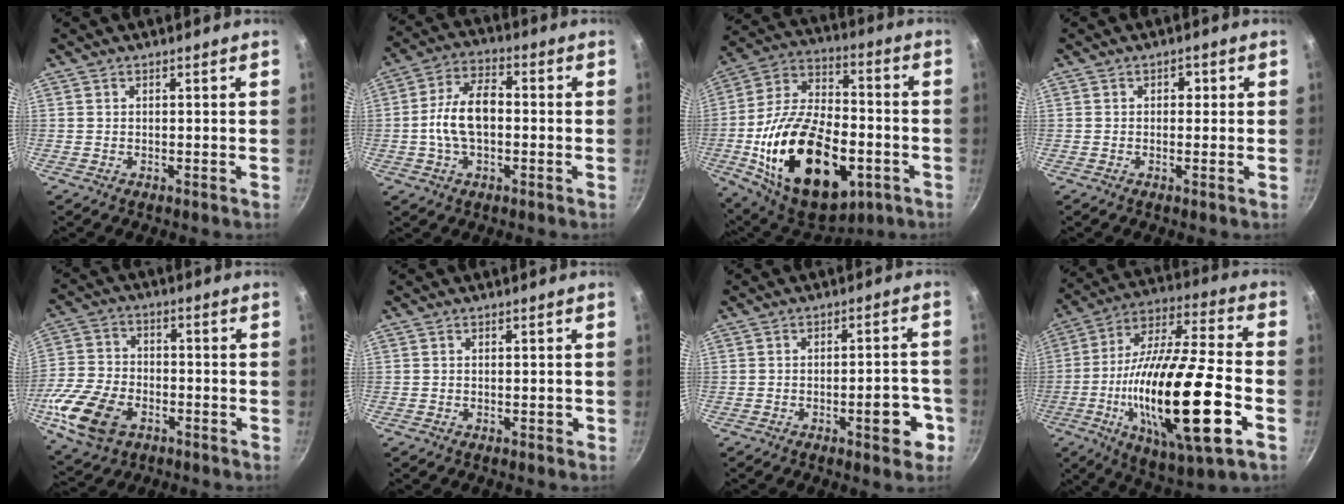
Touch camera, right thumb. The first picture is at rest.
{"total": 10.4, "force": [-0.9, 6.0, 8.5], "torque": [-0.144, 0.033, -0.025]}
{"total": 30.2, "force": [-8.1, 17.3, 23.4], "torque": [-0.388, 0.026, -0.123]}
{"total": 1.8, "force": [0.2, 1.3, 1.3], "torque": [-0.010, 0.000, -0.002]}
{"total": 14.7, "force": [-5.8, 9.5, 9.7], "torque": [-0.190, 0.018, -0.113]}
{"total": 0.7, "force": [-0.3, 0.5, 0.4], "torque": [-0.002, 0.005, -0.003]}
{"total": 7.6, "force": [-3.3, 2.9, 6.2], "torque": [-0.050, 0.030, -0.041]}
{"total": 29.0, "force": [-7.9, 8.2, 26.7], "torque": [-0.464, 0.017, -0.133]}